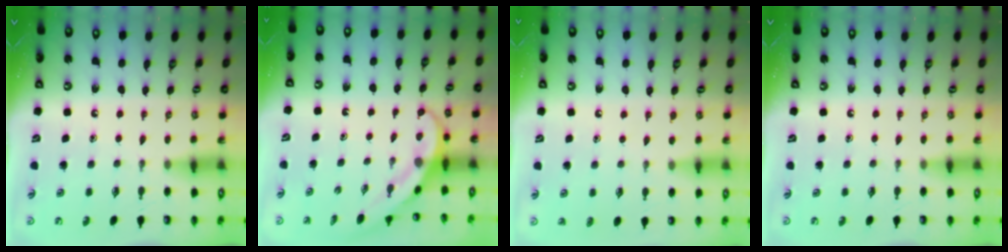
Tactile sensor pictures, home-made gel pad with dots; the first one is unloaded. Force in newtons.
{"total": 3.7, "press": 3.7, "slide": 0.8}
{"total": 3.5, "press": 3.5, "slide": 0.4}
{"total": 0.0}